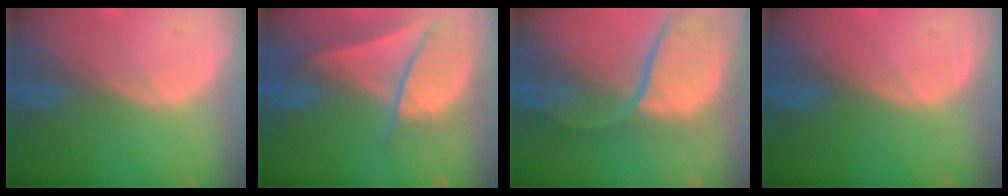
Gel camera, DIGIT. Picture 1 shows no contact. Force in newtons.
{"total": 8.9, "press": 7.9, "slide": 4.2}
{"total": 12.0, "press": 9.9, "slide": 6.9}
{"total": 0.0}